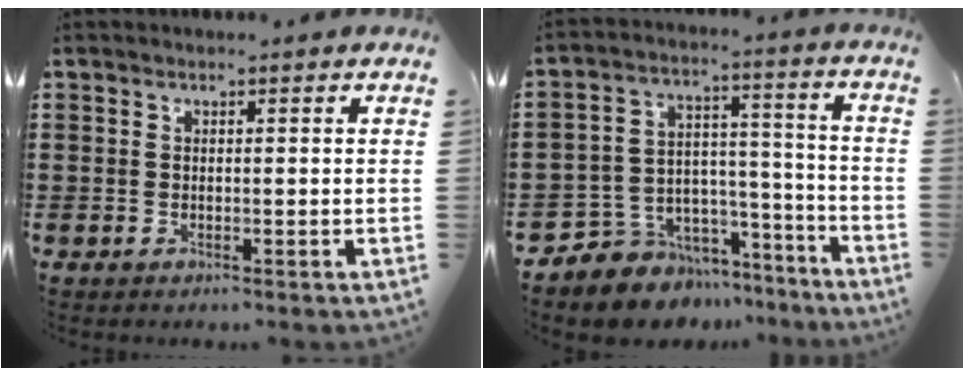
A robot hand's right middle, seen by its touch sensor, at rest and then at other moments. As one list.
[{"total": 6.3, "force": [-5.3, 3.4, -0.4], "torque": [-0.007, 0.010, -0.102]}]